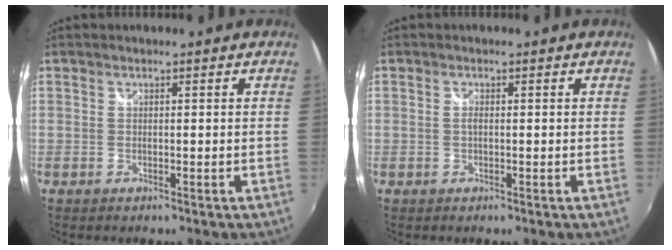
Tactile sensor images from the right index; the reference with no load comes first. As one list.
[{"total": 0.9, "force": [-0.1, 0.2, 0.8], "torque": [-0.017, 0.001, -0.004]}]